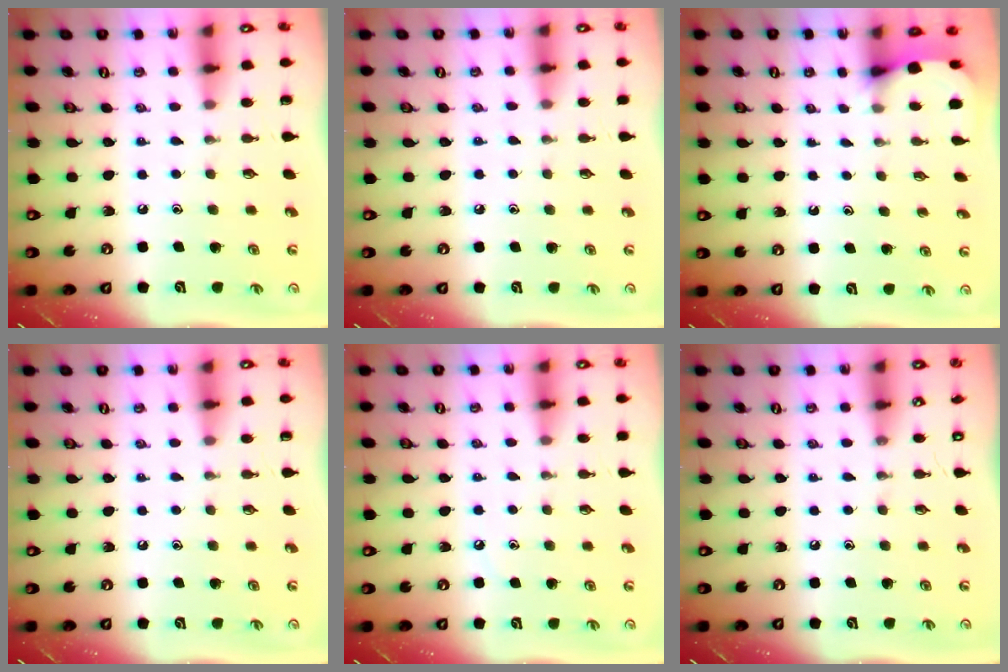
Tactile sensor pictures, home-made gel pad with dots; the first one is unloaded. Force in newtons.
{"total": 3.5, "press": 3.4, "slide": 0.5}
{"total": 3.0, "press": 3.0, "slide": 0.4}
{"total": 0.0}
{"total": 2.7, "press": 2.7, "slide": 0.4}
{"total": 0.0}